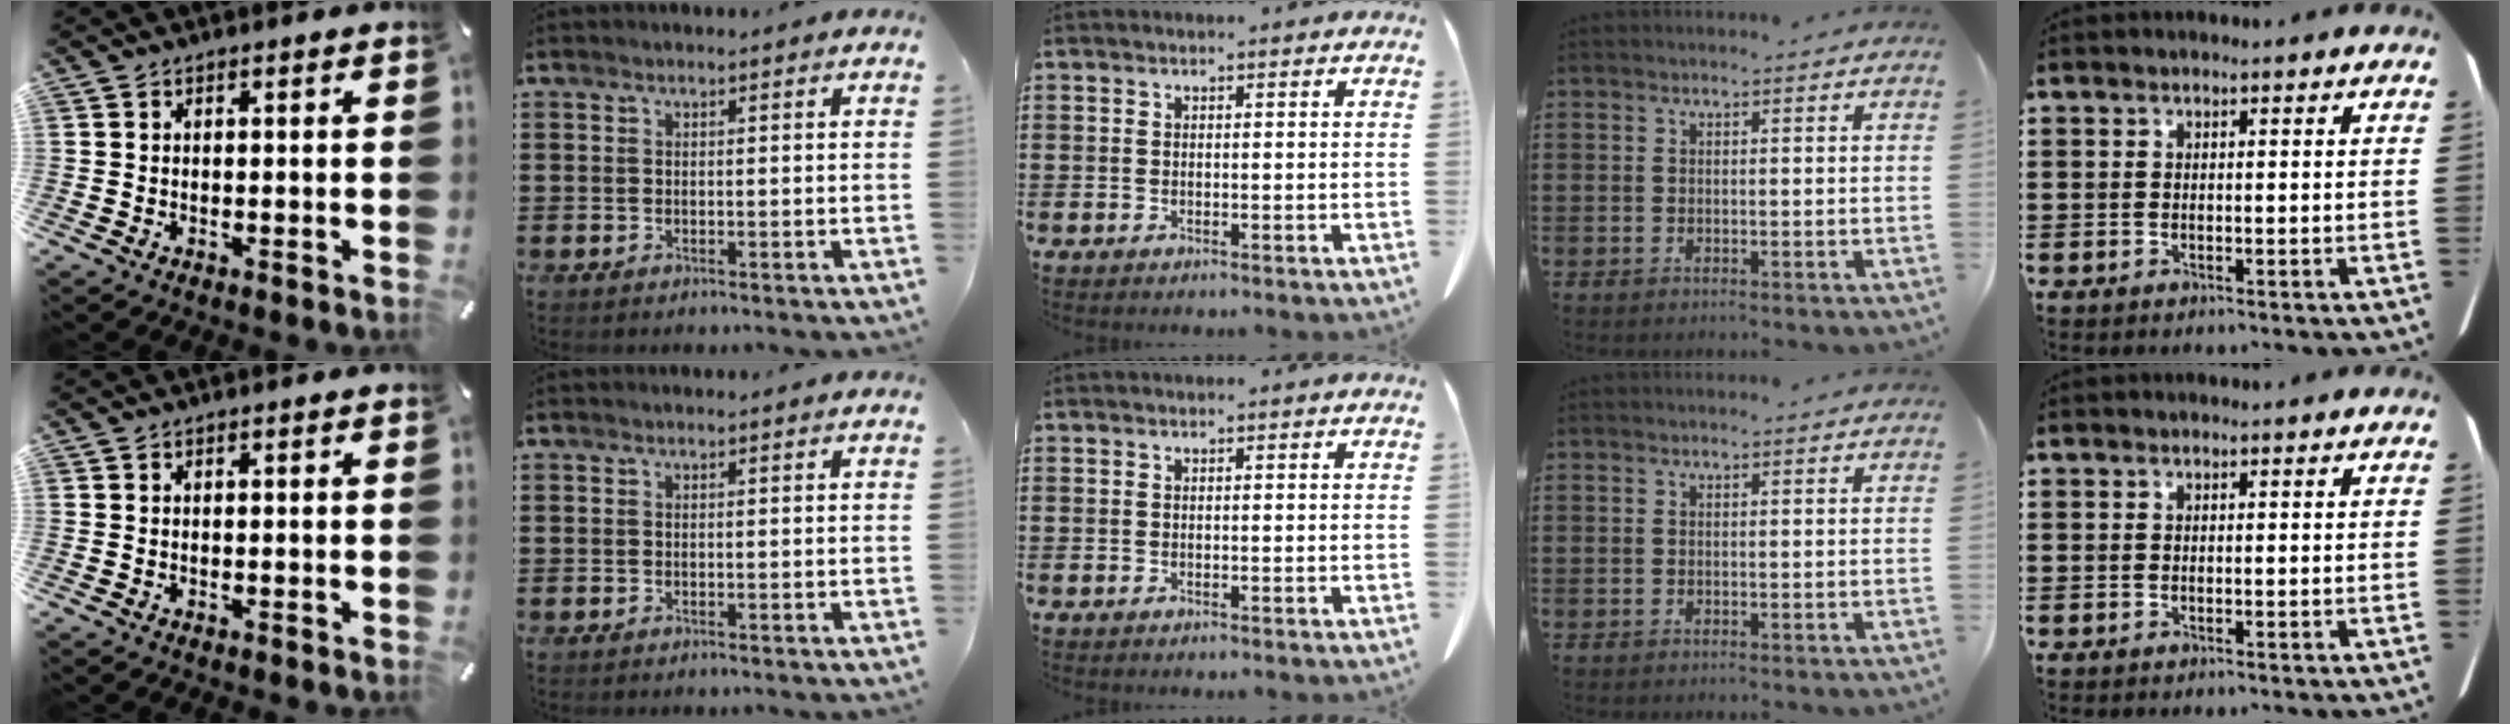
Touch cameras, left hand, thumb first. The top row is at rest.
{}